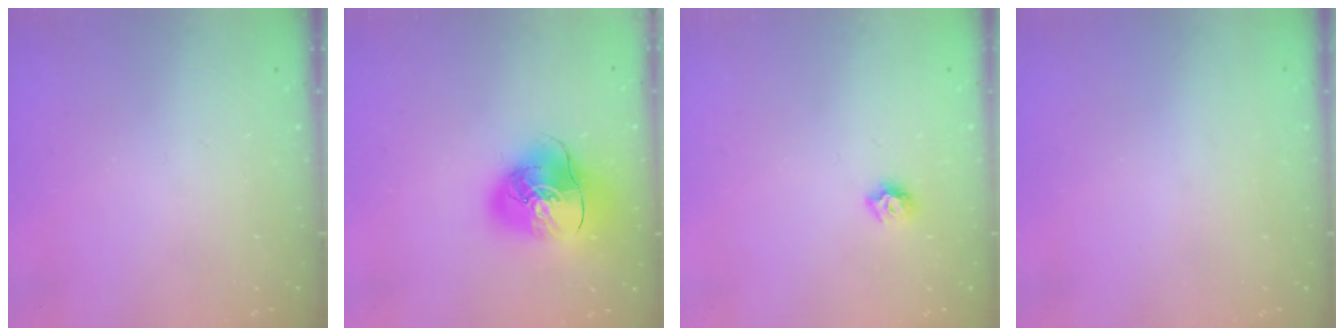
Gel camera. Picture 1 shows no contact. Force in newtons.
{"total": 11.7, "press": 11.5, "slide": 1.8}
{"total": 5.8, "press": 5.8, "slide": 0.7}
{"total": 0.9, "press": 0.9, "slide": 0.1}